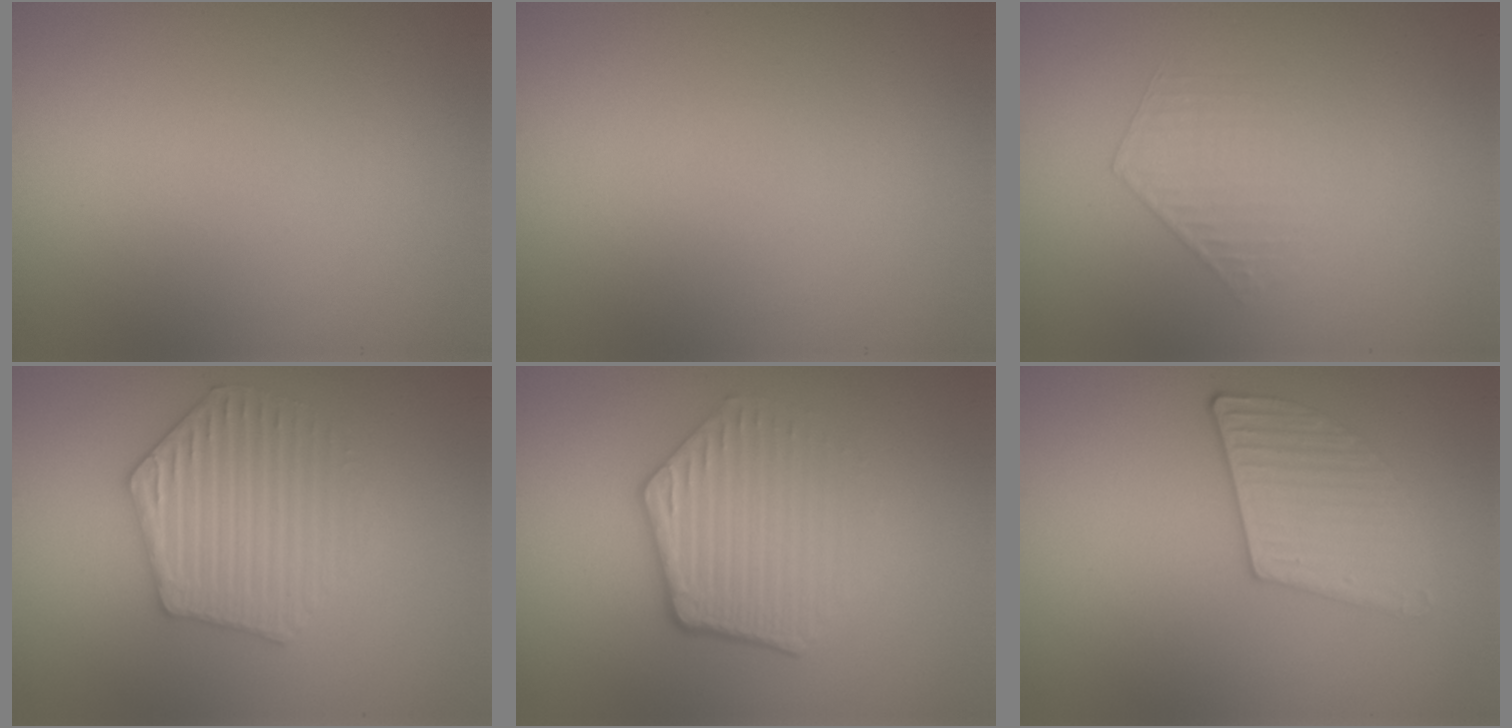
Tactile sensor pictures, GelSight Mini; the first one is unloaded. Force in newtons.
{"total": 0.0}
{"total": 1.0, "press": 0.4, "slide": 0.9}
{"total": 3.8, "press": 3.8, "slide": 0.7}
{"total": 4.5, "press": 3.2, "slide": 3.1}
{"total": 2.9, "press": 2.9, "slide": 0.6}